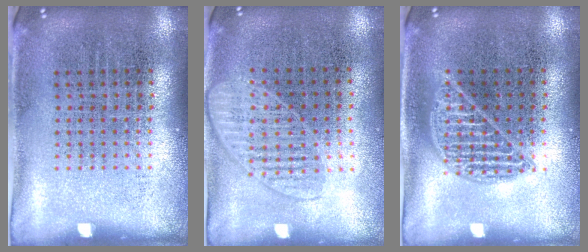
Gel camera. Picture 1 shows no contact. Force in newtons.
{"total": 1.3, "press": 1.2, "slide": 0.6}
{"total": 1.0, "press": 1.0, "slide": 0.1}